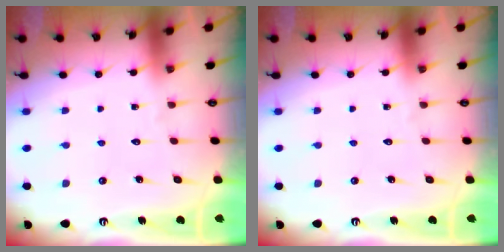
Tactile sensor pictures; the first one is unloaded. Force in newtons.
{"total": 0.0}